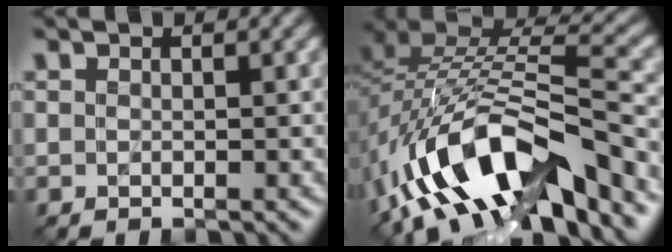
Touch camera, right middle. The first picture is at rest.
{"total": 13.8, "force": [-7.3, 5.5, 10.4], "torque": [-0.182, 0.012, -0.127]}